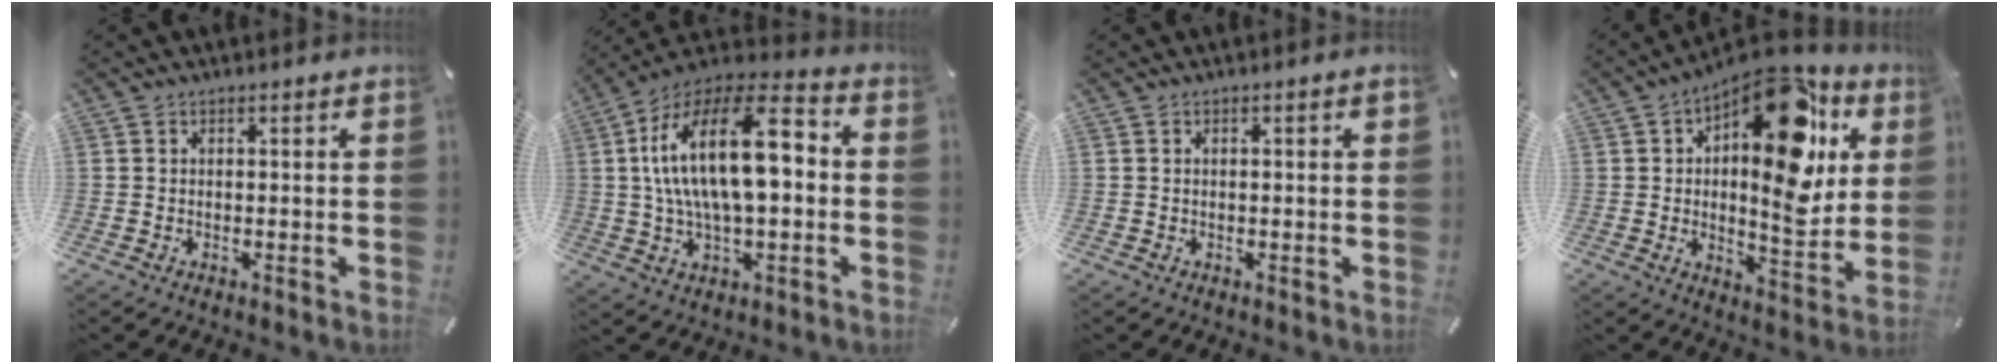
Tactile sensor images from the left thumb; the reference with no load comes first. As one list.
[{"total": 21.2, "force": [2.4, 10.8, 18.1], "torque": [-0.337, 0.001, 0.033]}, {"total": 1.4, "force": [0.0, 0.3, 1.4], "torque": [-0.024, 0.001, 0.000]}, {"total": 21.3, "force": [9.1, 10.0, 16.5], "torque": [-0.224, -0.060, 0.146]}]